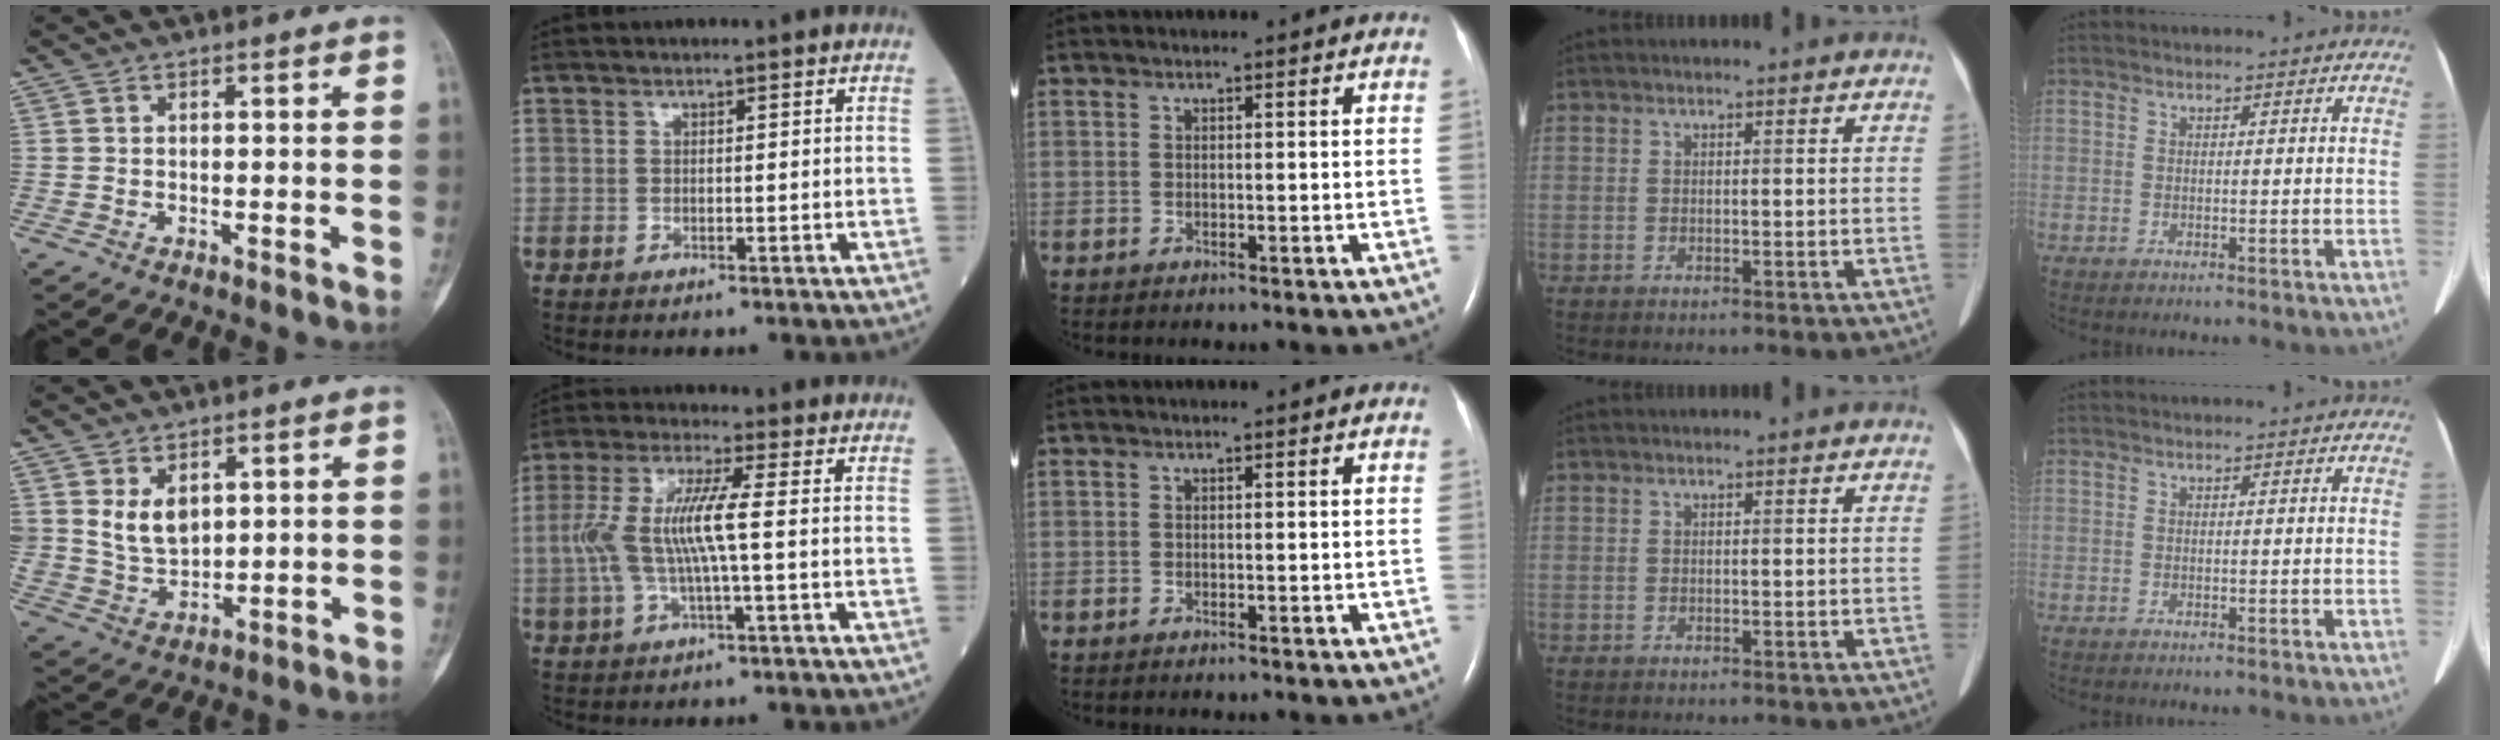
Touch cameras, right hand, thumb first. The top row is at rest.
{"thumb": {"total": 7.6, "force": [2.9, 5.2, 4.8], "torque": [-0.072, -0.023, 0.072]}, "index": {"total": 8.9, "force": [-0.2, 0.9, 8.9], "torque": [-0.191, 0.016, -0.010]}}